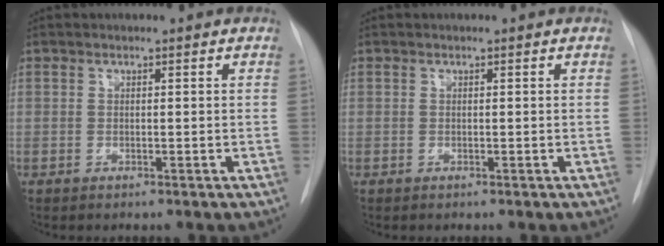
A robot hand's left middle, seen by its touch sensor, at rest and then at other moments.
{"total": 0.0}